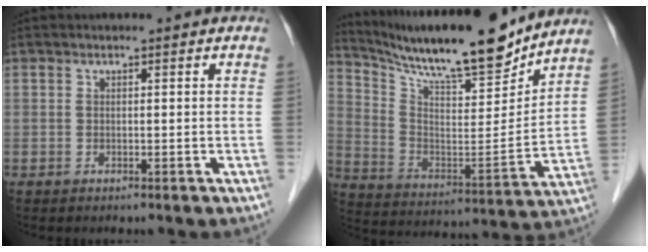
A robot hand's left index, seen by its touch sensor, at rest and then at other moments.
{"total": 20.0, "force": [17.7, 2.4, 9.0], "torque": [-0.171, -0.016, 0.289]}